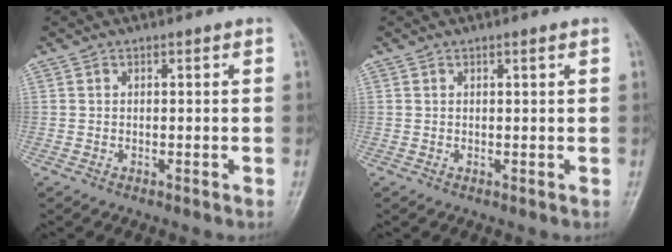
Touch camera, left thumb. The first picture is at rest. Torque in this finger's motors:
{"motor_torque": [-0.16, -0.06, 0.02, -0.01, 0.04]}